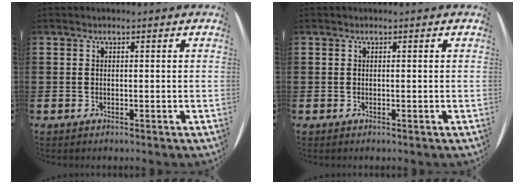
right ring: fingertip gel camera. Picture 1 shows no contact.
{"total": 0.0}